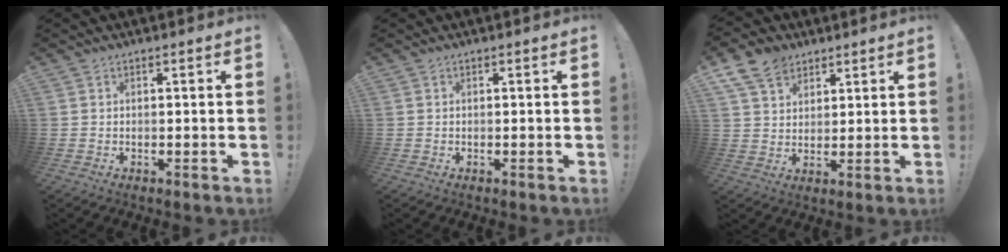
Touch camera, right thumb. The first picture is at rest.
{"total": 0.0}
{"total": 9.9, "force": [6.1, 6.8, 3.8], "torque": [-0.070, -0.028, 0.121]}